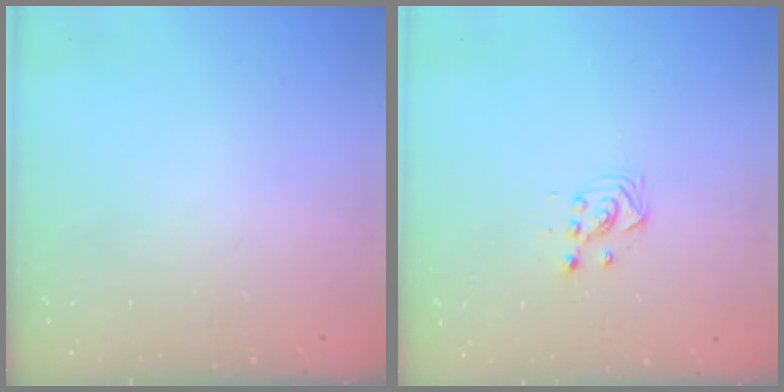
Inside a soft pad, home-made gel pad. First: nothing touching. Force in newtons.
{"total": 2.9, "press": 2.9, "slide": 0.3}